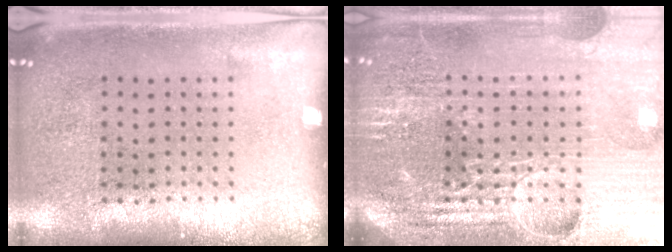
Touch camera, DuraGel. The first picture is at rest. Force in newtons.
{"total": 6.0, "press": 5.4, "slide": 2.6}